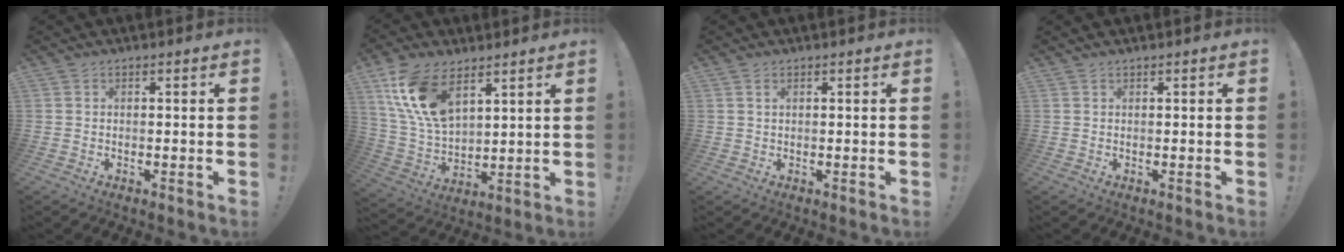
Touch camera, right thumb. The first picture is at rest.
{"total": 15.9, "force": [8.9, 8.5, 10.1], "torque": [-0.213, -0.044, 0.167]}
{"total": 1.0, "force": [0.5, 0.4, 0.8], "torque": [-0.012, 0.000, 0.009]}
{"total": 0.6, "force": [0.4, 0.0, -0.4], "torque": [0.014, -0.001, 0.006]}